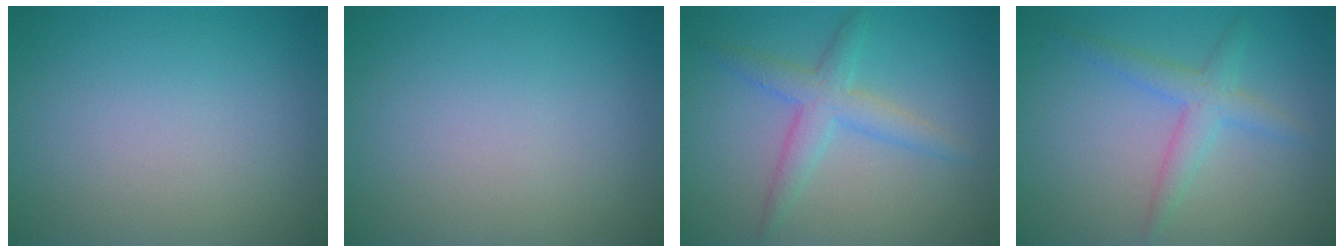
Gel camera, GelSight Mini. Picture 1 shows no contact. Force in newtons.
{"total": 0.0}
{"total": 3.2, "press": 3.2, "slide": 0.1}
{"total": 2.7, "press": 2.7, "slide": 0.0}